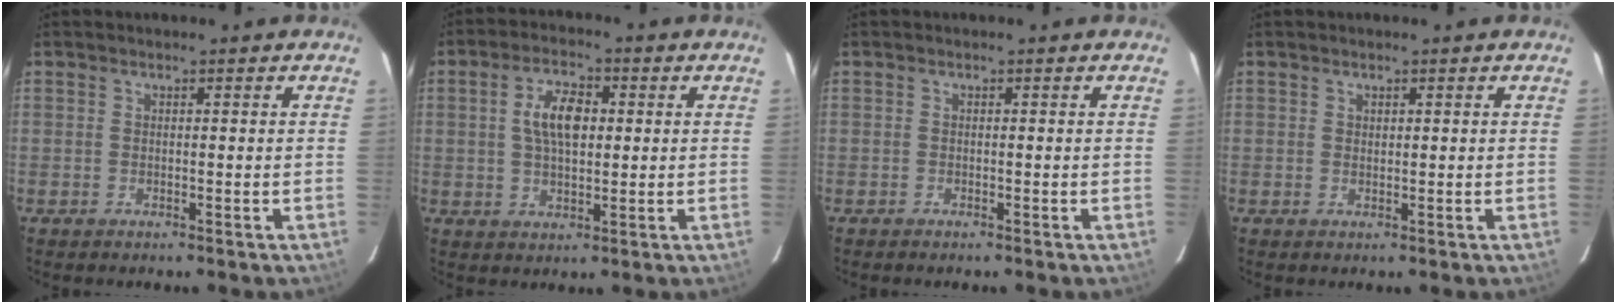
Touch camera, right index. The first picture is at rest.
{"total": 7.4, "force": [1.2, 3.7, 6.3], "torque": [-0.115, 0.013, 0.024]}
{"total": 0.0}
{"total": 0.6, "force": [0.4, 0.4, 0.1], "torque": [-0.003, 0.002, 0.008]}